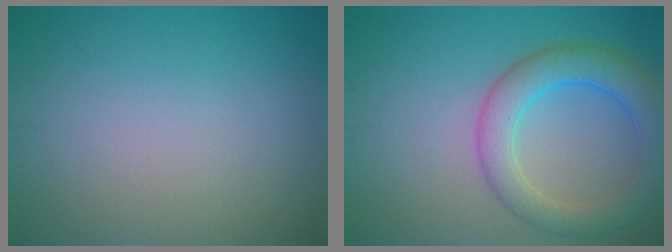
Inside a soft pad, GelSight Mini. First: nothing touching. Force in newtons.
{"total": 5.7, "press": 5.7, "slide": 0.2}